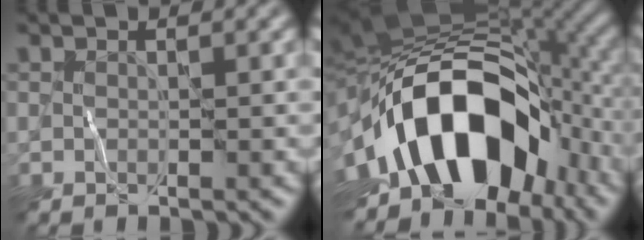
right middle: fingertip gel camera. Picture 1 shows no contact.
{"total": 16.2, "force": [-5.5, 9.7, 11.8], "torque": [-0.180, 0.007, -0.101]}